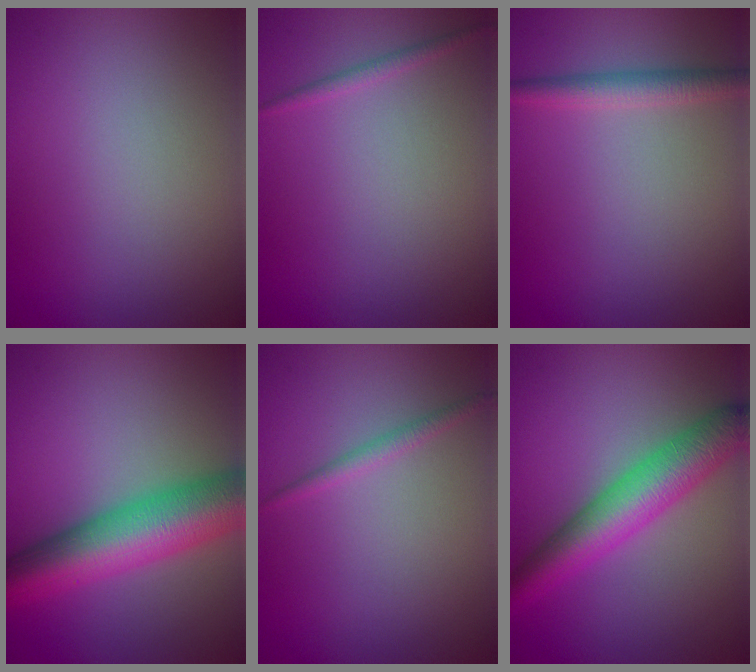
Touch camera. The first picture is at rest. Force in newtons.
{"total": 0.9, "press": 0.9, "slide": 0.1}
{"total": 2.3, "press": 2.3, "slide": 0.1}
{"total": 10.0, "press": 10.0, "slide": 0.2}
{"total": 1.1, "press": 1.1, "slide": 0.0}
{"total": 6.7, "press": 6.7, "slide": 0.2}